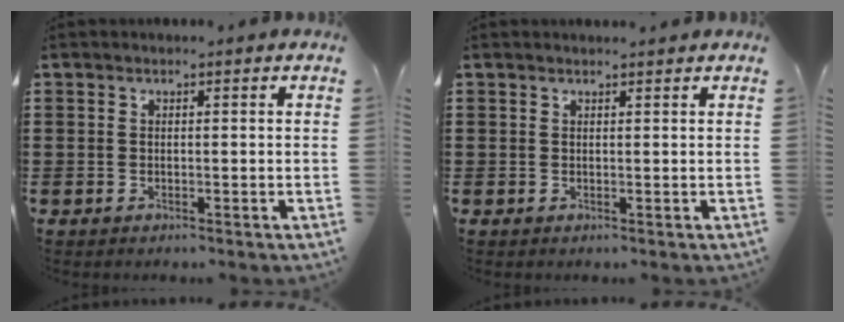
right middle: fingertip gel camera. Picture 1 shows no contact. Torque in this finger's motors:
{"motor_torque": [-0.11, -0.21, -0.09, -0.02]}